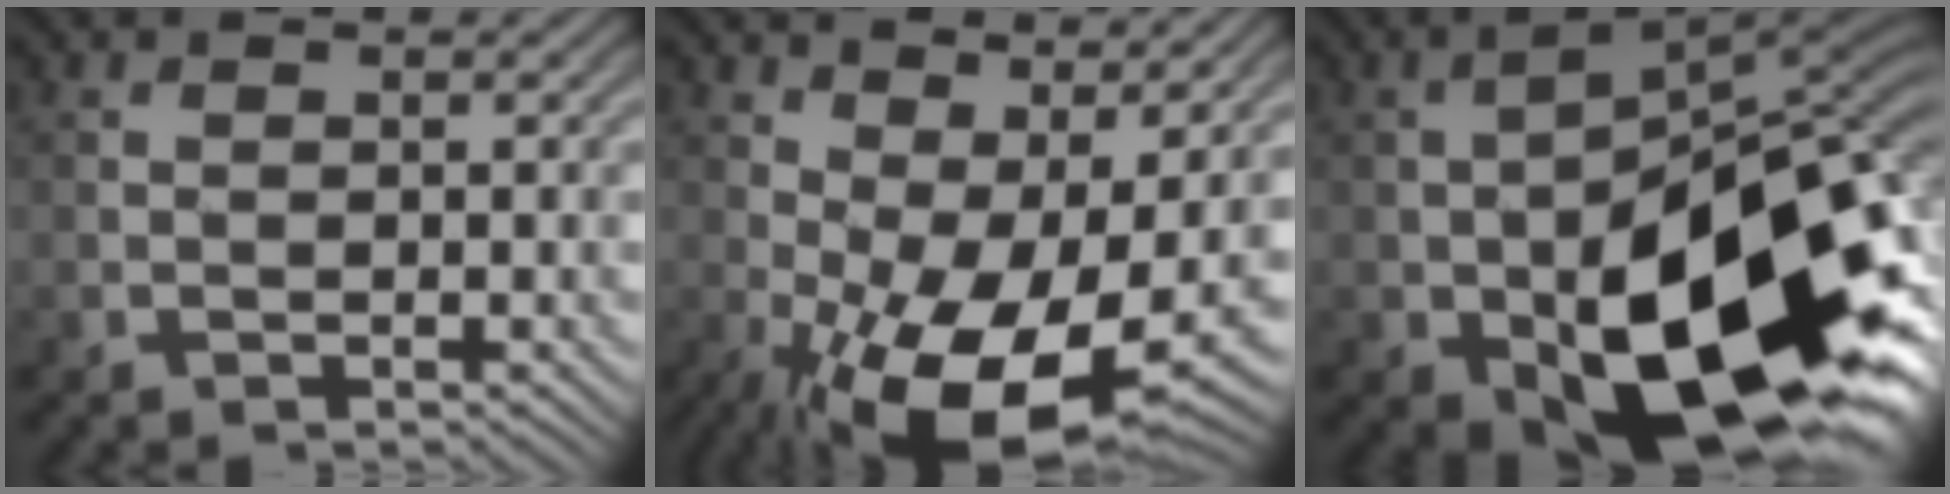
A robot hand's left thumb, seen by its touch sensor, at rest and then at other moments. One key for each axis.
{"total": 14.0, "fx": -0.3, "fy": 6.0, "fz": 12.6, "tx": -0.219, "ty": -0.007, "tz": 0.009}
{"total": 19.1, "fx": -6.5, "fy": 10.1, "fz": 14.8, "tx": -0.225, "ty": -0.037, "tz": -0.095}